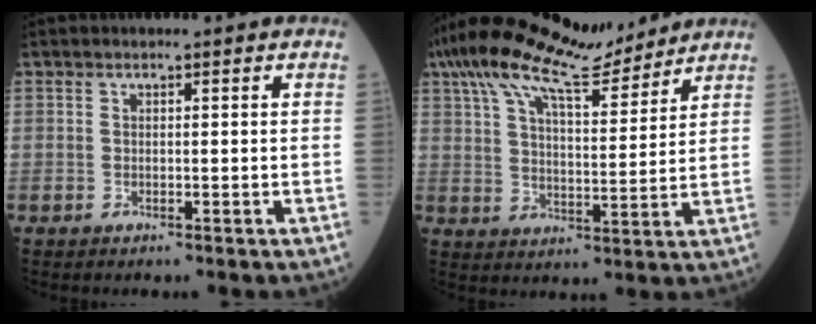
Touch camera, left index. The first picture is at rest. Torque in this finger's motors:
{"motor_torque": [0.98, -1.16, 0.54, 0.14]}